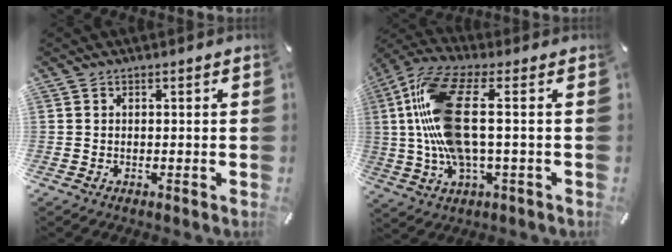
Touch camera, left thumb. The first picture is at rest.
{"total": 17.1, "force": [1.9, 6.6, 15.6], "torque": [-0.344, -0.016, 0.025]}